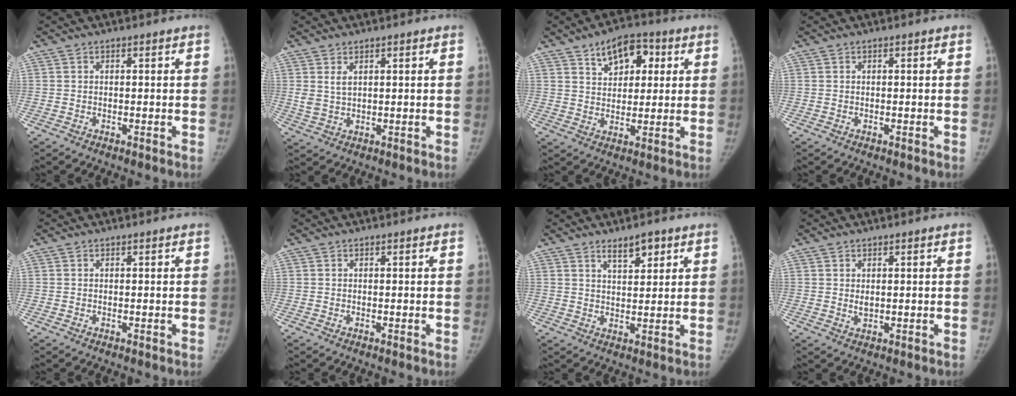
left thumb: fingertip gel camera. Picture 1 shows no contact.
{"total": 2.4, "force": [1.3, 1.3, 1.7], "torque": [-0.033, -0.008, 0.034]}
{"total": 9.3, "force": [4.2, 5.7, 6.0], "torque": [-0.054, -0.009, 0.063]}
{"total": 0.0}
{"total": 0.0}
{"total": 0.0}
{"total": 4.4, "force": [3.0, 1.7, 2.7], "torque": [-0.027, -0.023, 0.050]}
{"total": 1.3, "force": [0.3, 0.8, 1.0], "torque": [-0.013, -0.006, 0.009]}